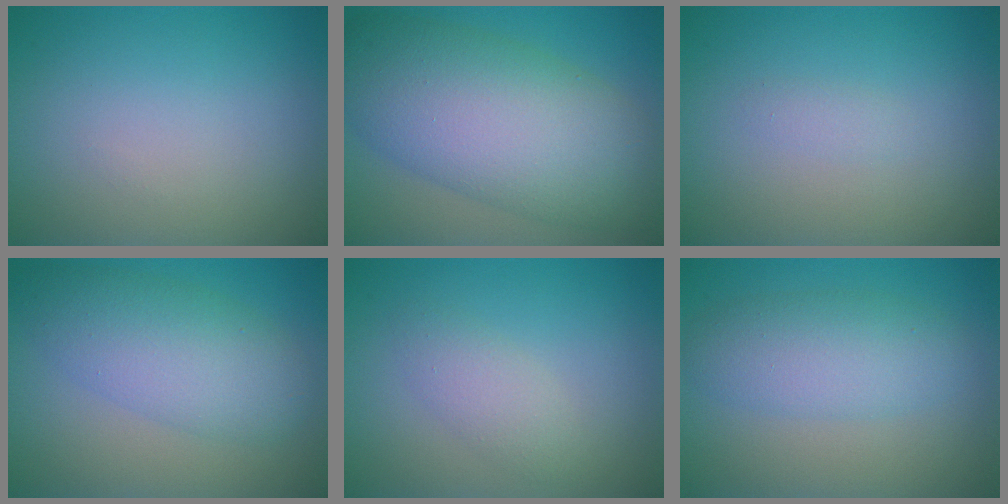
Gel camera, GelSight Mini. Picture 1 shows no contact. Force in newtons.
{"total": 11.9, "press": 11.9, "slide": 0.3}
{"total": 0.8, "press": 0.8, "slide": 0.0}
{"total": 6.1, "press": 6.1, "slide": 0.0}
{"total": 2.1, "press": 2.1, "slide": 0.1}
{"total": 4.3, "press": 4.3, "slide": 0.1}